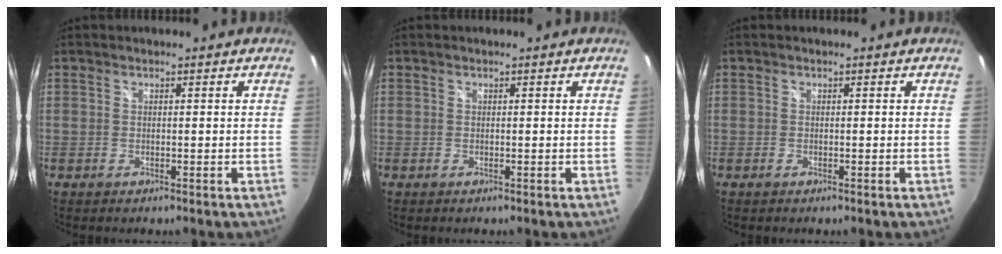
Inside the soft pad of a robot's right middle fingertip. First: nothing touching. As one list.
[{"total": 0.0}, {"total": 0.0}]